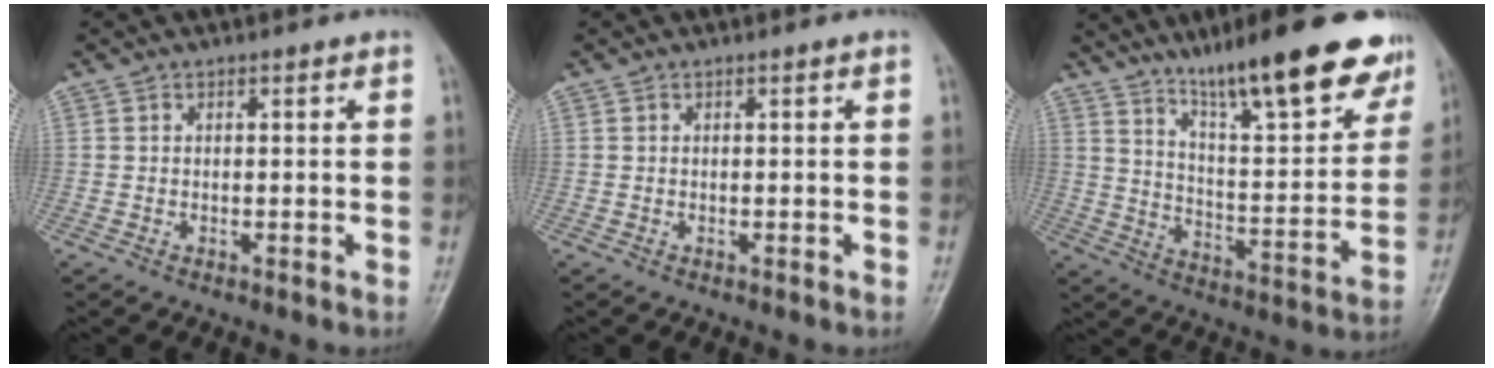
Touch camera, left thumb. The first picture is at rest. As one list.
[{"total": 0.0}, {"total": 22.1, "force": [15.6, 4.8, 14.9], "torque": [-0.185, -0.070, 0.246]}]